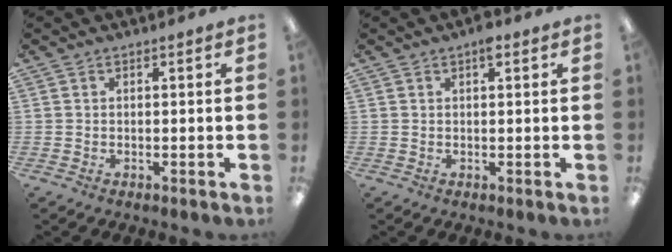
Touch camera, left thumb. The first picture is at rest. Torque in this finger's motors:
{"motor_torque": [0.14, -0.02, 0.17, -0.14, 0.06]}